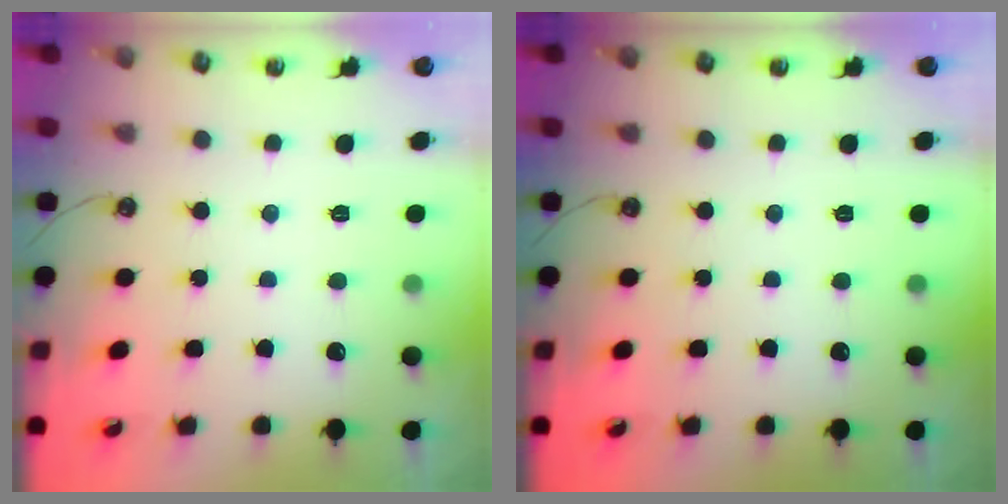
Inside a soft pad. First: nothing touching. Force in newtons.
{"total": 0.0}